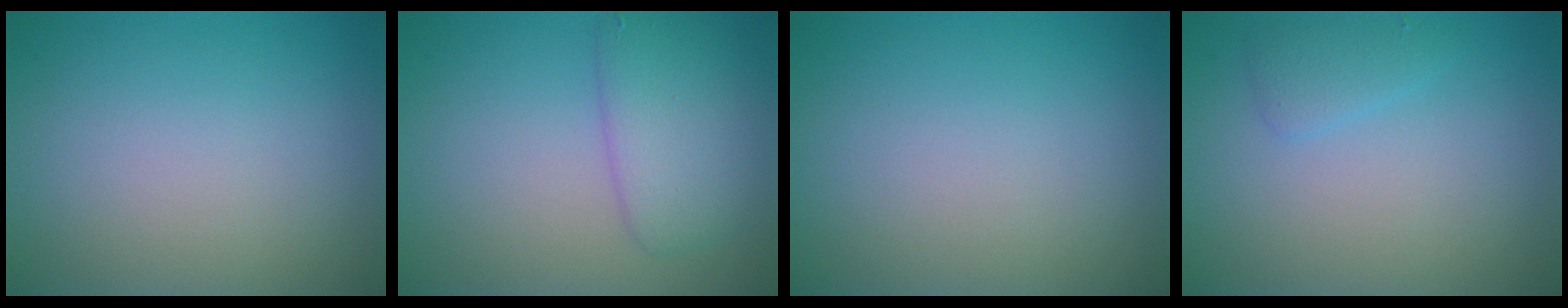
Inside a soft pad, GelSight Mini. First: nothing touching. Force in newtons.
{"total": 3.8, "press": 3.8, "slide": 0.1}
{"total": 0.0}
{"total": 1.4, "press": 1.4, "slide": 0.1}